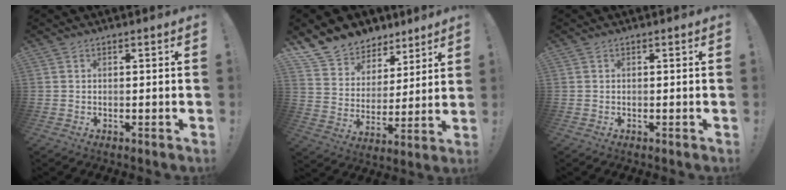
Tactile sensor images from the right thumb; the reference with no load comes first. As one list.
[{"total": 11.8, "force": [8.8, 7.5, 2.0], "torque": [-0.044, -0.069, 0.169]}, {"total": 0.0}]